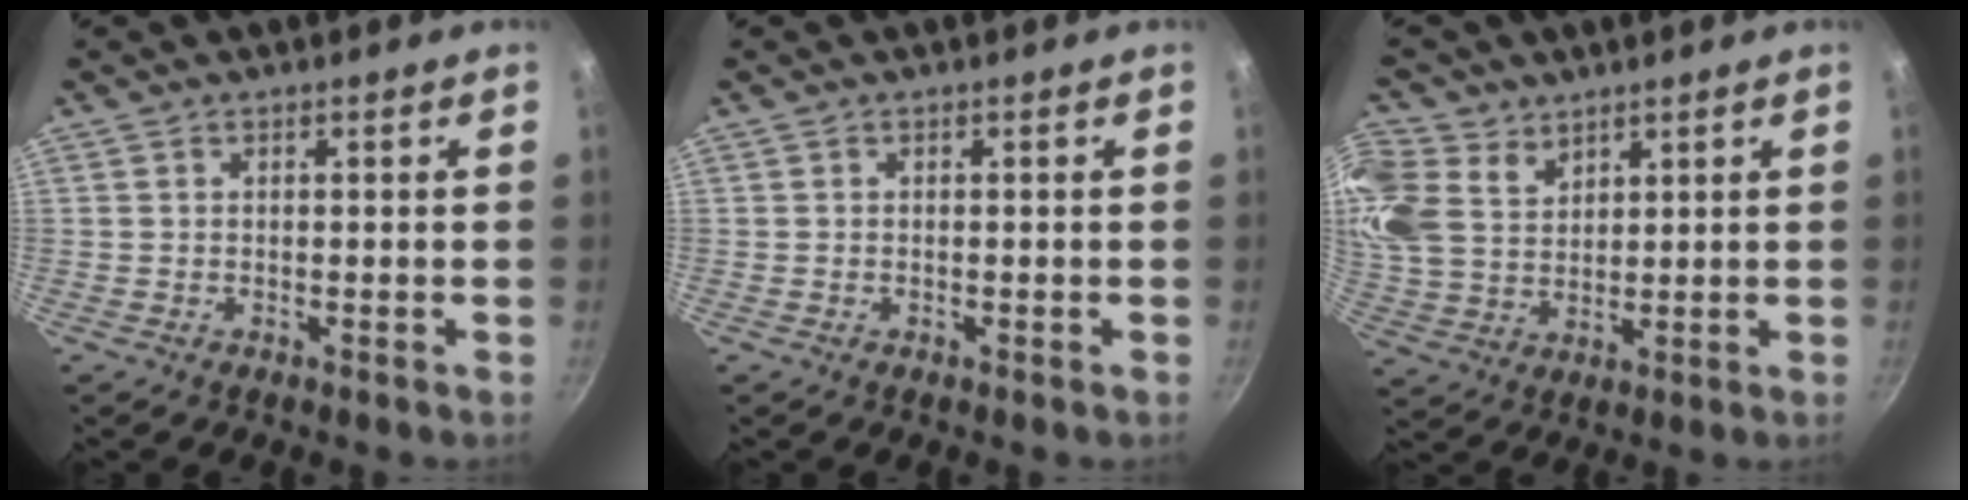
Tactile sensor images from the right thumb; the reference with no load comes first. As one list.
[{"total": 0.0}, {"total": 14.9, "force": [7.9, 10.9, 6.4], "torque": [-0.156, 0.002, 0.164]}]